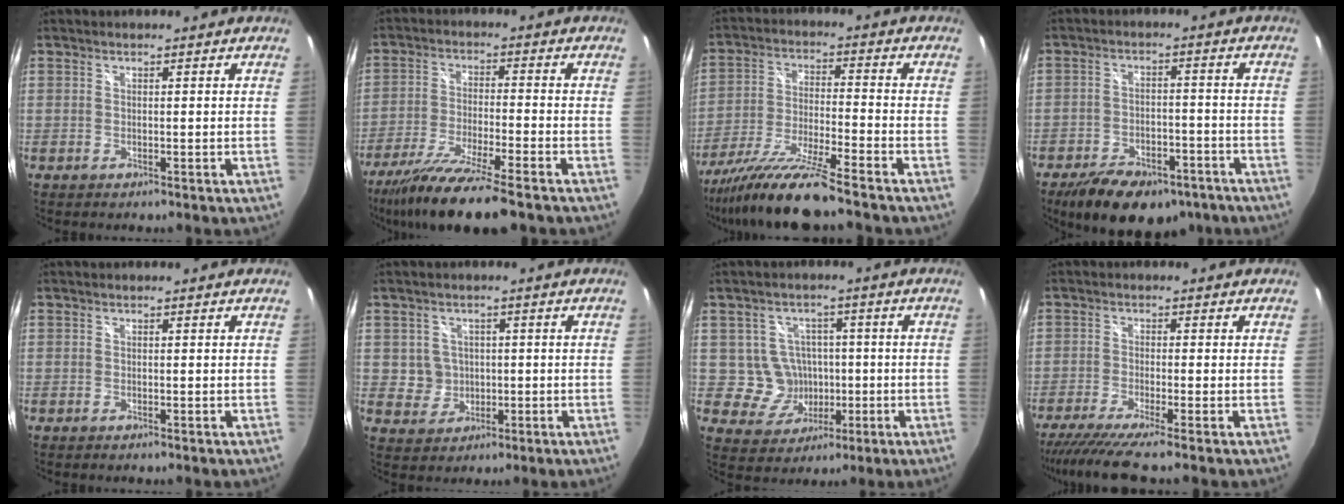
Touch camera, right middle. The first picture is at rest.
{"total": 14.2, "force": [-11.1, 1.0, 8.8], "torque": [-0.184, -0.036, -0.196]}
{"total": 13.4, "force": [-11.3, -0.8, 7.2], "torque": [-0.148, -0.022, -0.210]}
{"total": 16.3, "force": [-11.4, 7.8, 8.6], "torque": [-0.179, -0.011, -0.163]}
{"total": 0.0}
{"total": 4.5, "force": [0.1, 4.4, 0.7], "torque": [-0.018, 0.009, 0.010]}
{"total": 7.0, "force": [-0.8, 6.8, 1.3], "torque": [-0.039, 0.017, 0.003]}
{"total": 7.4, "force": [-6.1, -1.3, 4.0], "torque": [-0.093, -0.033, -0.109]}